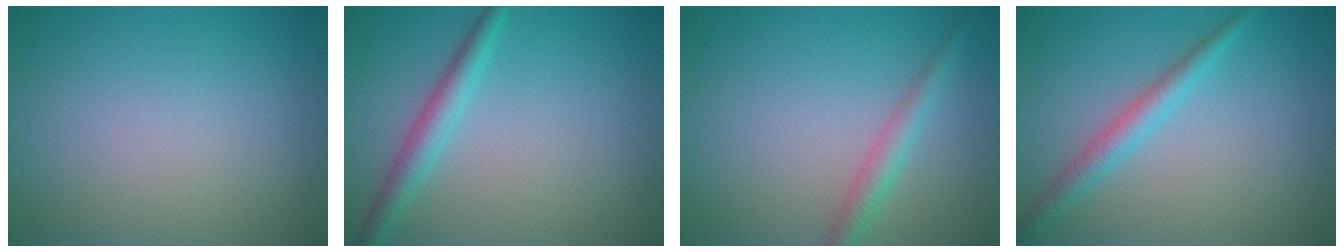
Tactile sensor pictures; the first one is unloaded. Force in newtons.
{"total": 2.7, "press": 2.7, "slide": 0.1}
{"total": 2.2, "press": 2.2, "slide": 0.1}
{"total": 2.4, "press": 2.4, "slide": 0.1}